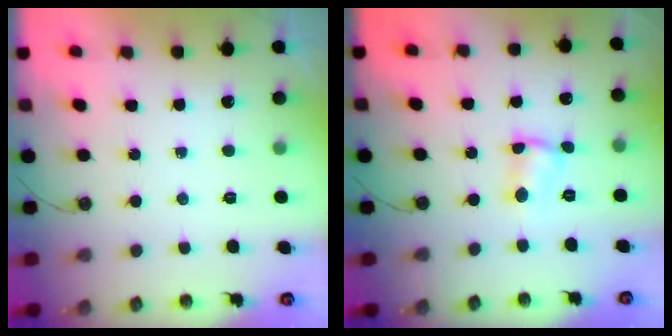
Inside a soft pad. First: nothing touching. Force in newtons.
{"total": 2.9, "press": 2.9, "slide": 0.2}